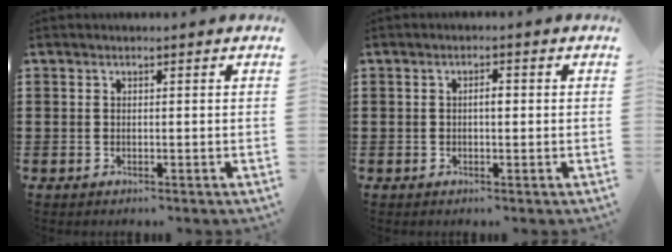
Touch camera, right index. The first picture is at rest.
{"total": 1.7, "force": [0.0, 0.6, 1.6], "torque": [-0.031, 0.003, -0.002]}